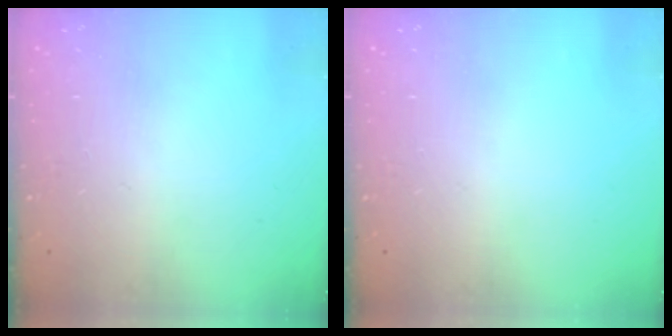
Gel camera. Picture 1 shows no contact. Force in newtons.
{"total": 0.0}